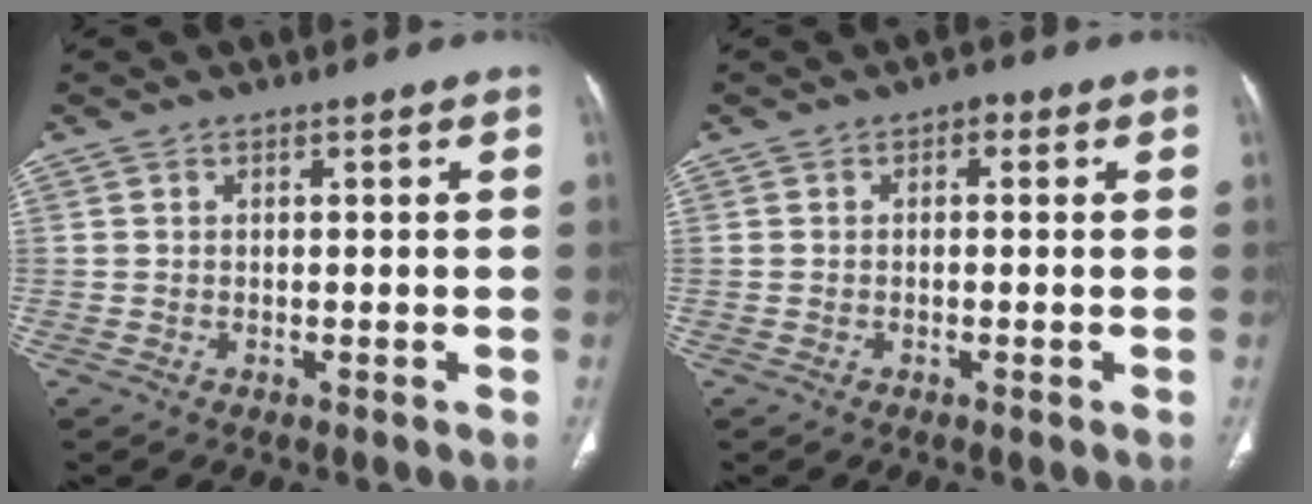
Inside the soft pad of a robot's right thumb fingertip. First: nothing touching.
{"total": 1.4, "force": [0.3, 1.0, 0.9], "torque": [0.002, 0.005, -0.006]}